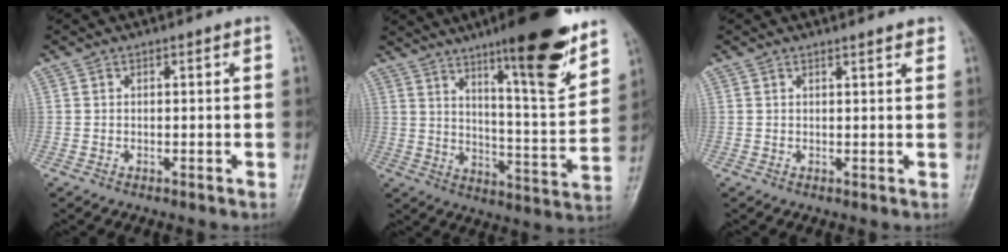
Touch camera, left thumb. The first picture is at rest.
{"total": 18.6, "force": [12.2, 3.1, 13.6], "torque": [-0.173, -0.074, 0.189]}
{"total": 1.9, "force": [1.6, 0.3, 1.0], "torque": [-0.008, -0.005, 0.020]}